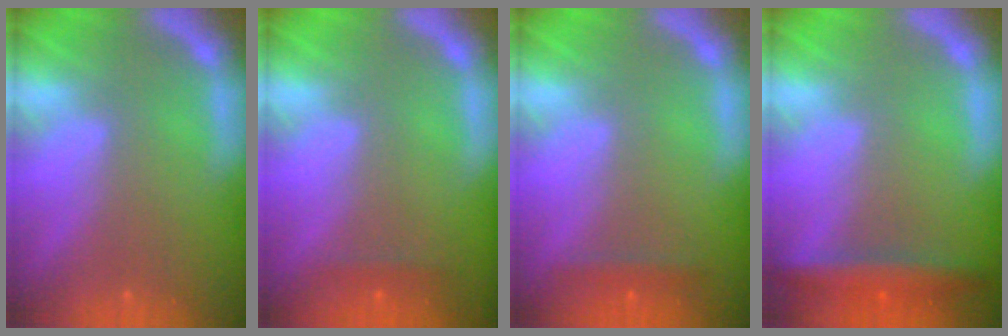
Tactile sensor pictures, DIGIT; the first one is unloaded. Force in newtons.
{"total": 0.9}
{"total": 1.4}
{"total": 4.0}